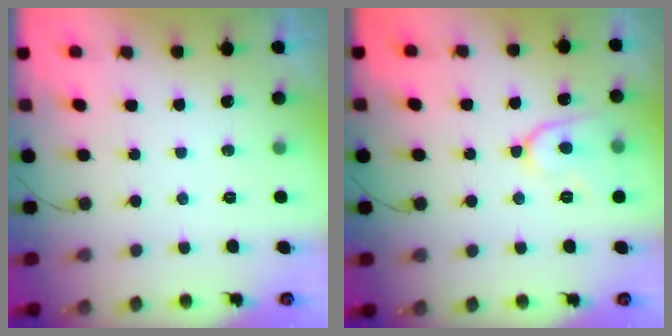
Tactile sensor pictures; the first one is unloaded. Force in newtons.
{"total": 9.5, "press": 9.4, "slide": 1.1}